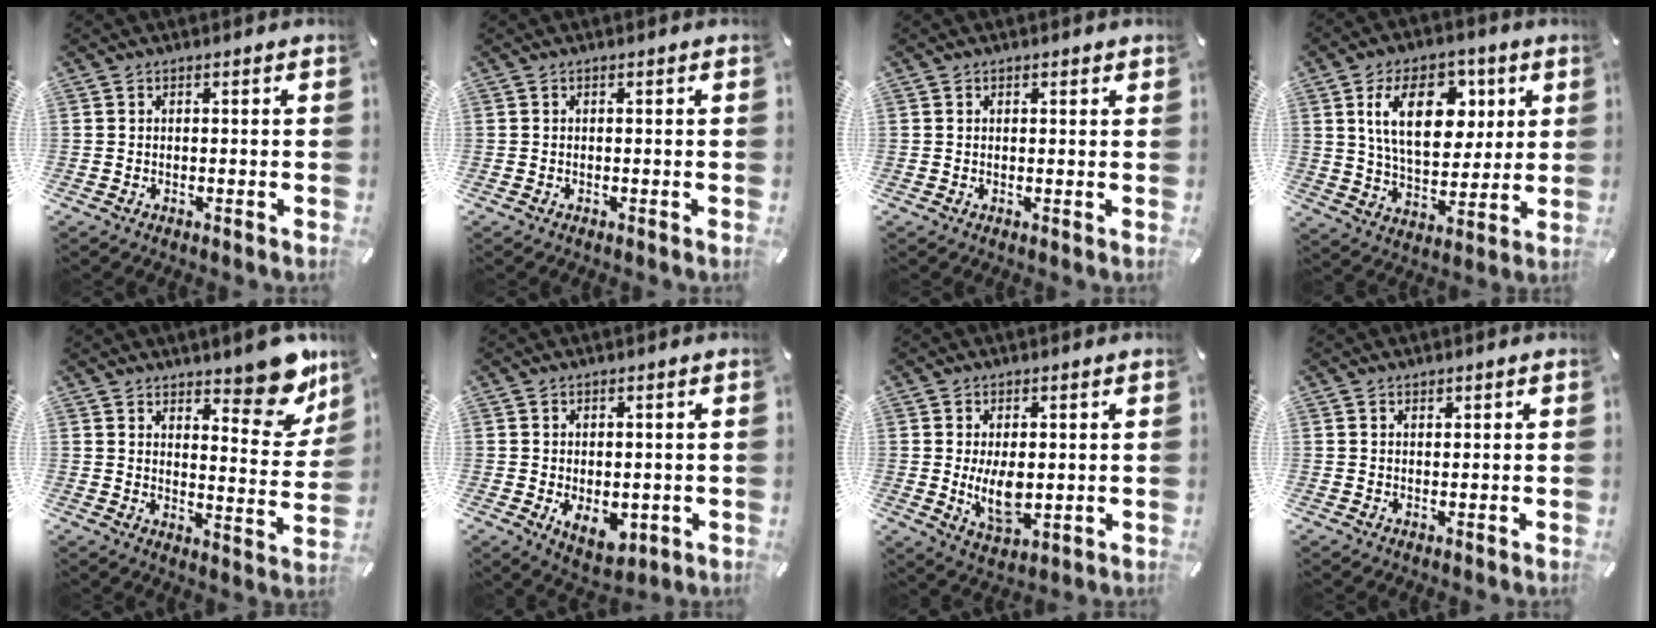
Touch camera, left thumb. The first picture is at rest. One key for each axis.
{"total": 0.0}
{"total": 0.7, "fx": 0.5, "fy": 0.5, "fz": 0.2, "tx": 0.004, "ty": -0.001, "tz": 0.007}
{"total": 17.4, "fx": 6.1, "fy": 10.7, "fz": 12.3, "tx": -0.204, "ty": 0.005, "tz": 0.105}
{"total": 13.1, "fx": 10.2, "fy": 5.4, "fz": 6.3, "tx": -0.051, "ty": -0.090, "tz": 0.176}
{"total": 5.9, "fx": -1.0, "fy": 4.1, "fz": 4.1, "tx": -0.060, "ty": -0.005, "tz": -0.019}
{"total": 7.9, "fx": 0.2, "fy": 4.7, "fz": 6.4, "tx": -0.115, "ty": -0.009, "tz": 0.001}
{"total": 1.0, "fx": 0.7, "fy": 0.7, "fz": 0.1, "tx": -0.002, "ty": 0.001, "tz": 0.013}